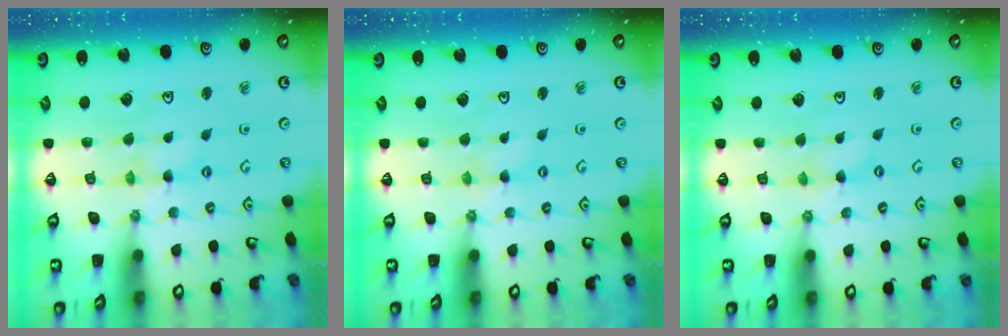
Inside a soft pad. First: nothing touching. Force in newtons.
{"total": 0.0}
{"total": 0.0}